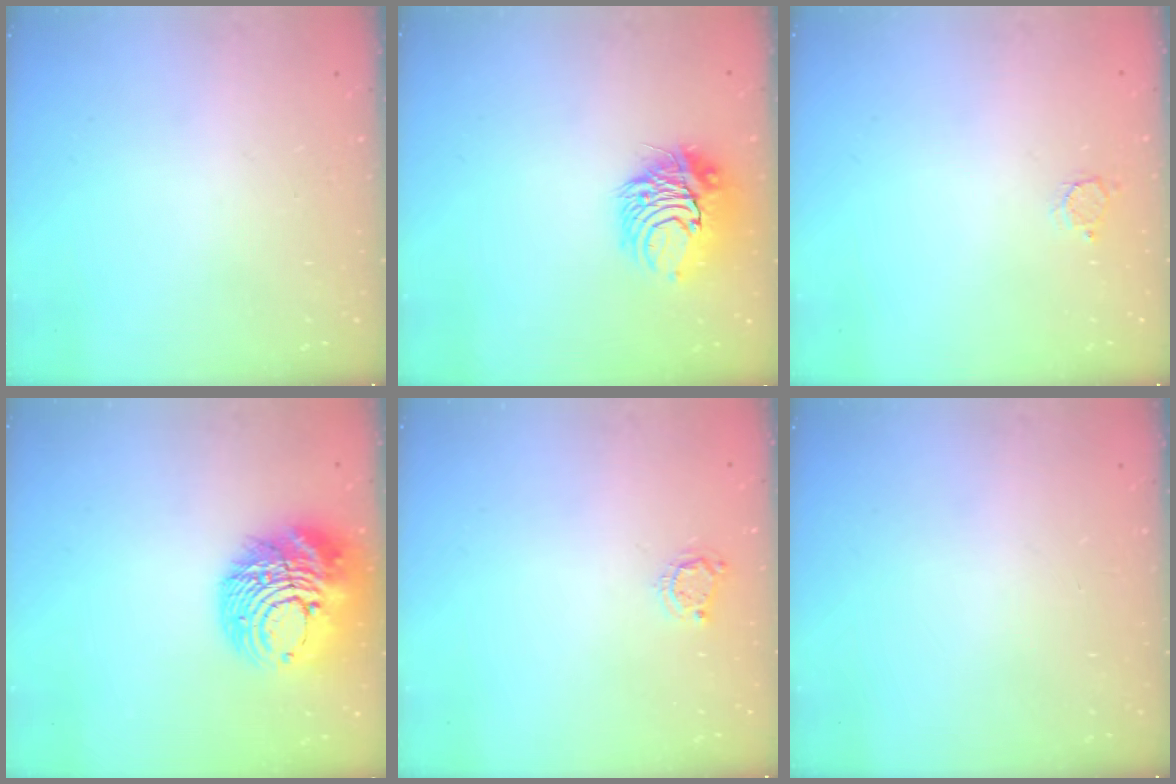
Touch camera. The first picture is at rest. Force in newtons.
{"total": 10.0, "press": 10.0, "slide": 0.2}
{"total": 2.4, "press": 2.4, "slide": 0.3}
{"total": 17.8, "press": 17.7, "slide": 2.0}
{"total": 4.2, "press": 4.1, "slide": 0.6}
{"total": 0.0}